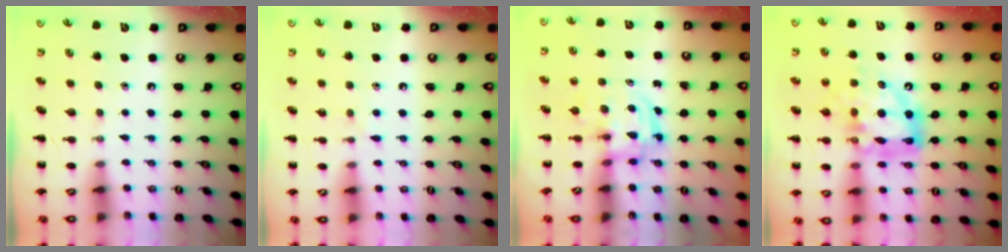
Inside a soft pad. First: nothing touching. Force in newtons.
{"total": 4.3, "press": 3.9, "slide": 1.8}
{"total": 3.0, "press": 3.0, "slide": 0.4}
{"total": 14.4, "press": 13.8, "slide": 4.1}